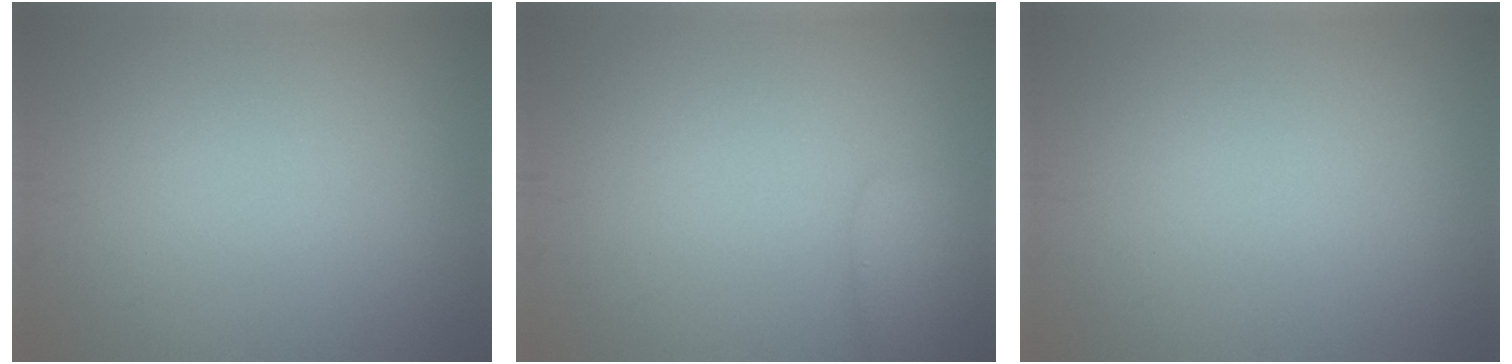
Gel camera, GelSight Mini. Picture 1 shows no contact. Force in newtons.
{"total": 2.4, "press": 2.4, "slide": 0.1}
{"total": 0.0}